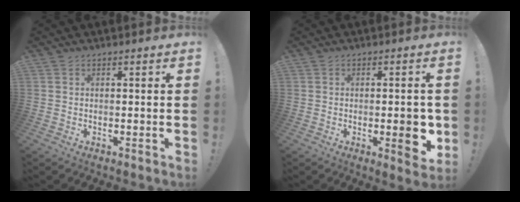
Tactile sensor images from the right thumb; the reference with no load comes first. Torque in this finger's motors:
{"motor_torque": [2.54, 2.47, 1.35, -1.42, 0.79]}